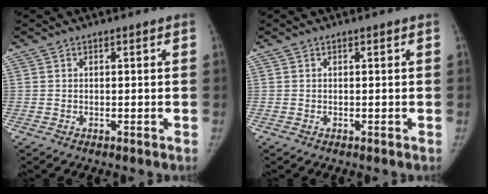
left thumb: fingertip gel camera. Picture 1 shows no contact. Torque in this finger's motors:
{"motor_torque": [0.05, -0.01, 0.10, -0.10, 0.04]}